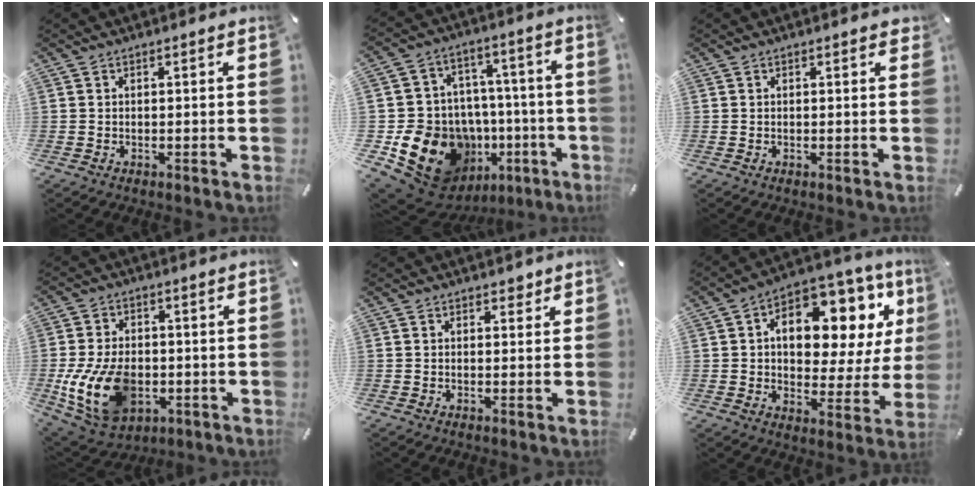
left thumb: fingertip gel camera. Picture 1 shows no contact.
{"total": 21.1, "force": [-7.5, 16.5, 10.8], "torque": [-0.179, 0.032, -0.092]}
{"total": 0.7, "force": [0.3, 0.3, 0.5], "torque": [-0.002, 0.000, 0.003]}
{"total": 15.6, "force": [-3.3, 10.7, 10.8], "torque": [-0.229, 0.003, -0.060]}
{"total": 1.6, "force": [1.0, 1.2, 0.6], "torque": [0.003, -0.003, 0.014]}
{"total": 15.3, "force": [6.0, 9.1, 10.7], "torque": [-0.158, -0.044, 0.100]}